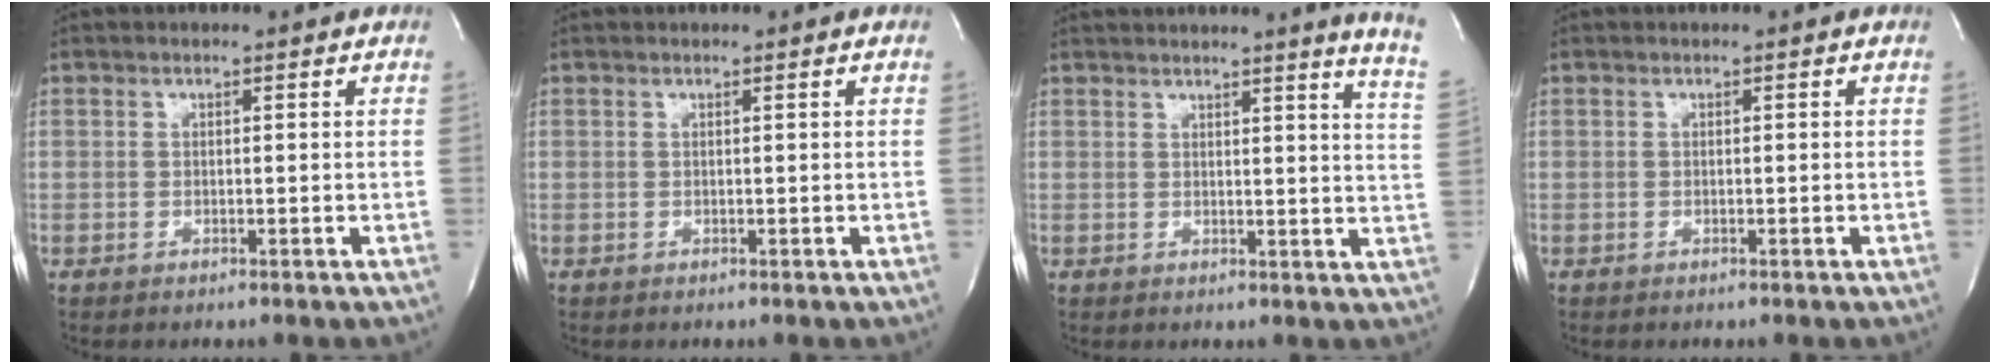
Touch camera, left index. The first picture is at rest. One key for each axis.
{"total": 0.0}
{"total": 10.5, "fx": 9.1, "fy": -1.8, "fz": 5.0, "tx": -0.062, "ty": -0.061, "tz": 0.084}
{"total": 0.0}